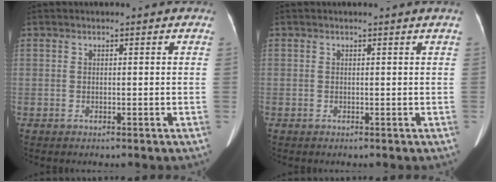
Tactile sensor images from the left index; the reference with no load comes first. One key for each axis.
{"total": 0.0}